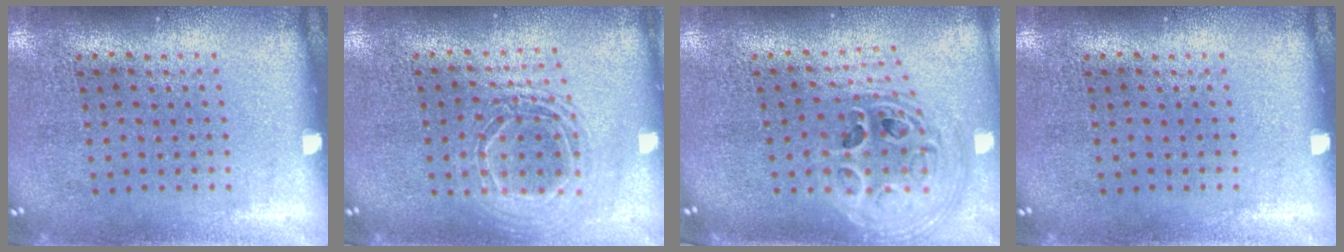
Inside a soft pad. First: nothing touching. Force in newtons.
{"total": 1.7, "press": 1.4, "slide": 0.9}
{"total": 2.6, "press": 1.9, "slide": 1.8}
{"total": 0.0}